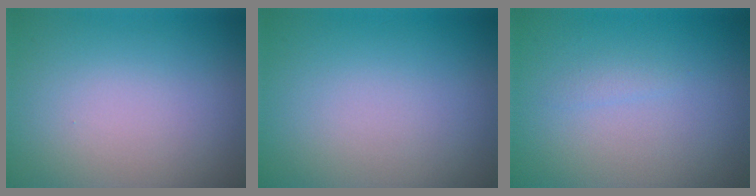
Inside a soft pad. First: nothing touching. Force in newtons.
{"total": 0.0}
{"total": 0.7, "press": 0.7, "slide": 0.0}